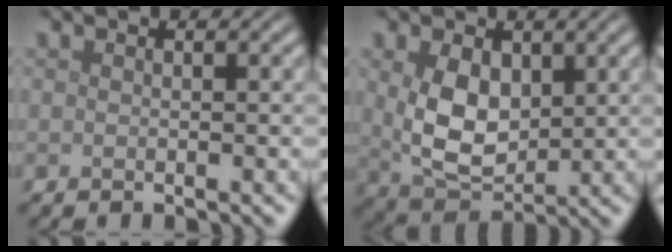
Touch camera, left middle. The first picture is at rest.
{"total": 5.9, "force": [1.0, 3.8, 4.4], "torque": [-0.096, -0.008, 0.029]}